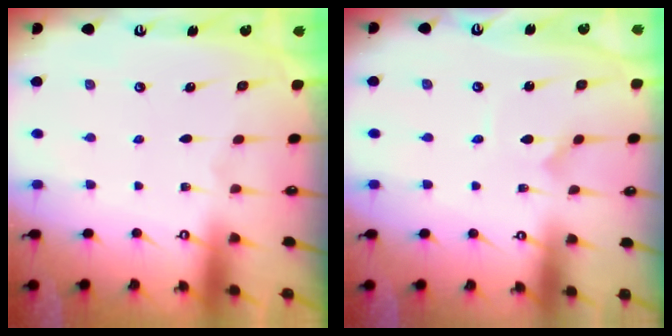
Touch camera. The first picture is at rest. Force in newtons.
{"total": 0.7, "press": 0.7, "slide": 0.1}